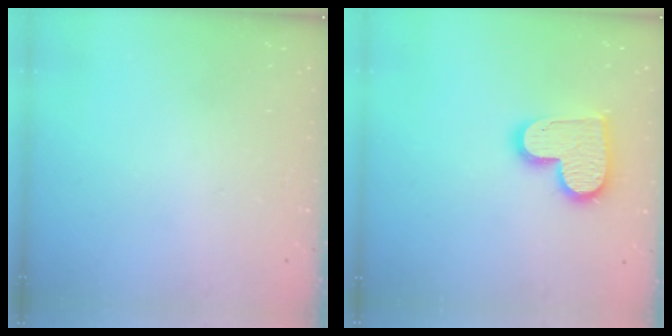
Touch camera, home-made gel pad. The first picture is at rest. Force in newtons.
{"total": 14.3, "press": 14.3, "slide": 1.1}